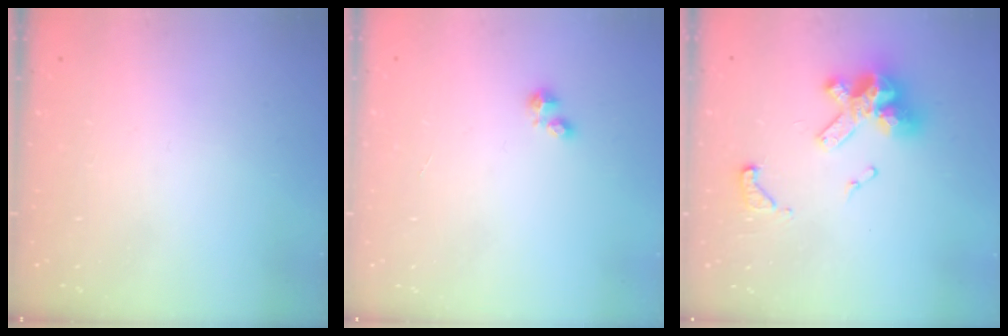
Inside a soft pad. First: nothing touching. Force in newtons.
{"total": 1.9, "press": 1.8, "slide": 0.2}
{"total": 13.5, "press": 13.4, "slide": 1.8}